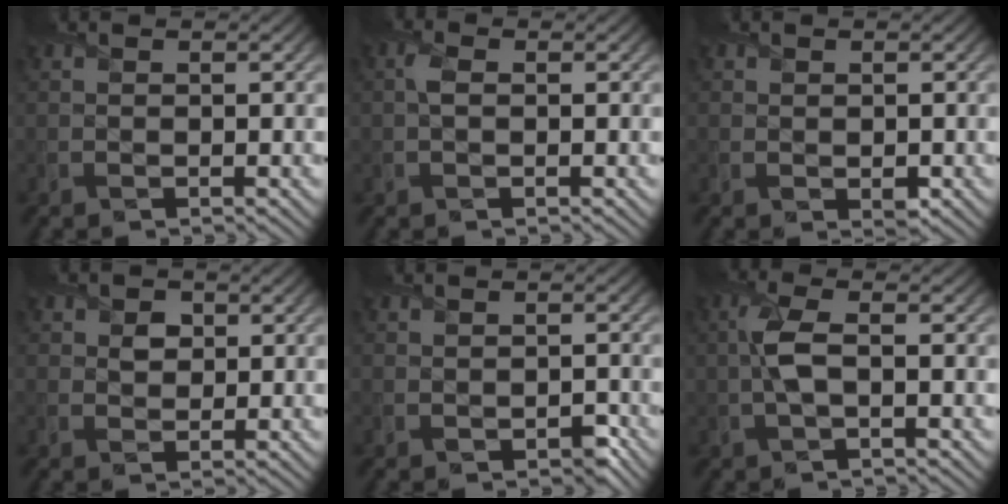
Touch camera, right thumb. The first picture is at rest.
{"total": 1.6, "force": [0.1, 0.9, 1.3], "torque": [-0.034, 0.005, -0.003]}
{"total": 1.4, "force": [0.0, 1.1, 0.9], "torque": [-0.016, -0.010, 0.004]}
{"total": 2.3, "force": [0.6, 1.9, 1.0], "torque": [-0.020, -0.005, 0.008]}
{"total": 2.1, "force": [-0.9, 1.5, 1.1], "torque": [-0.017, -0.012, -0.011]}
{"total": 3.9, "force": [-0.1, 1.4, 3.7], "torque": [-0.089, 0.007, -0.007]}